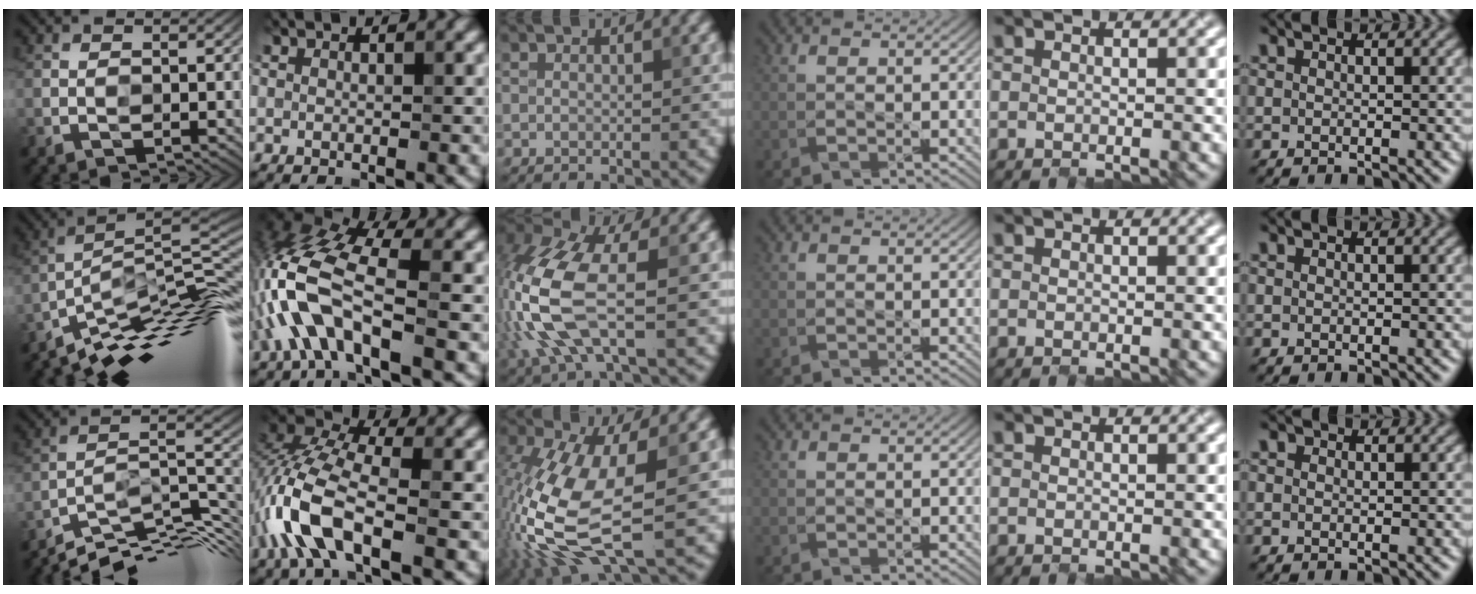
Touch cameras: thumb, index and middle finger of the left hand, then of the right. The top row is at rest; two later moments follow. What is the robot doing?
{"motion": "open", "object": "laptop"}